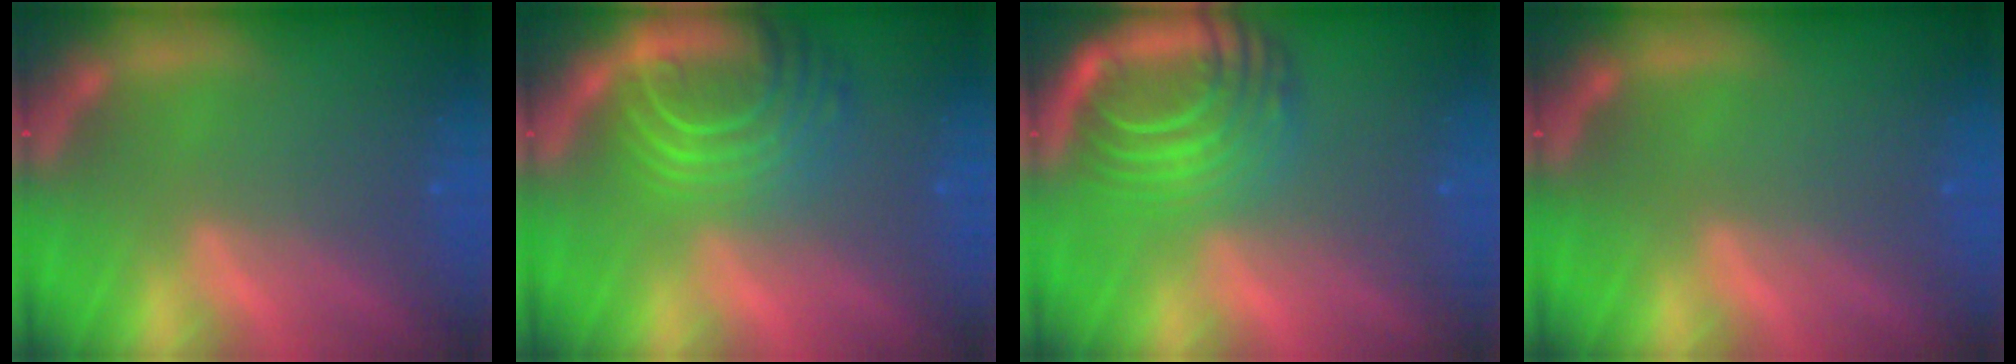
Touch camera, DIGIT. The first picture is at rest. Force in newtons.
{"total": 9.0}
{"total": 10.1}
{"total": 0.0}